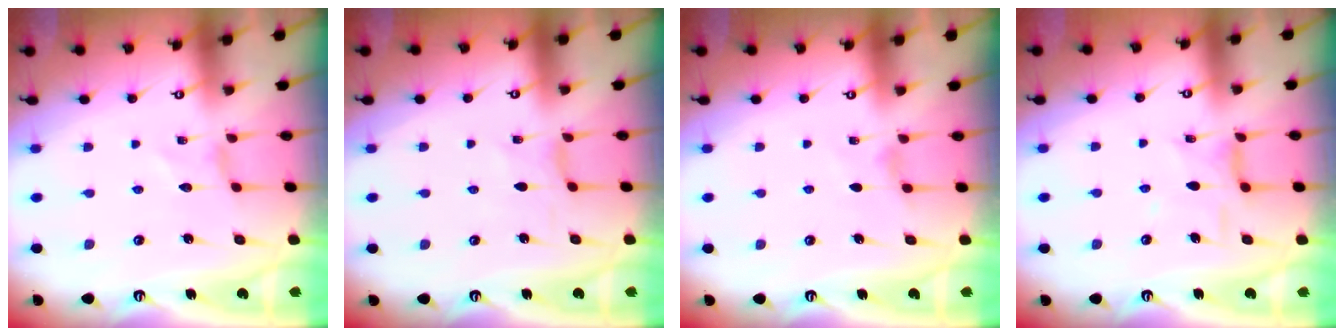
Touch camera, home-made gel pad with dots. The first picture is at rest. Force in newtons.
{"total": 1.2, "press": 1.2, "slide": 0.0}
{"total": 2.4, "press": 2.3, "slide": 0.4}
{"total": 5.9, "press": 5.9, "slide": 0.5}